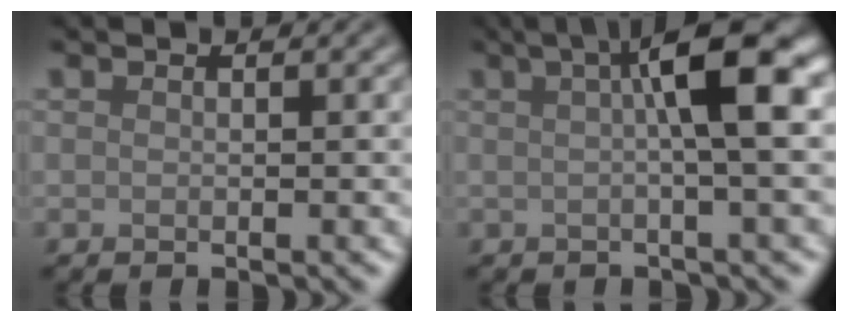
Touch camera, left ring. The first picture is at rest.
{"total": 6.4, "force": [1.4, 0.9, 6.2], "torque": [-0.079, 0.022, 0.015]}